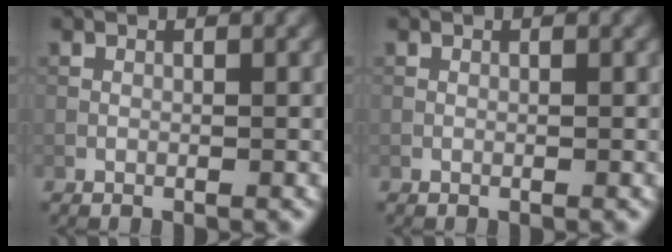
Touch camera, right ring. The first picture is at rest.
{"total": 0.0}